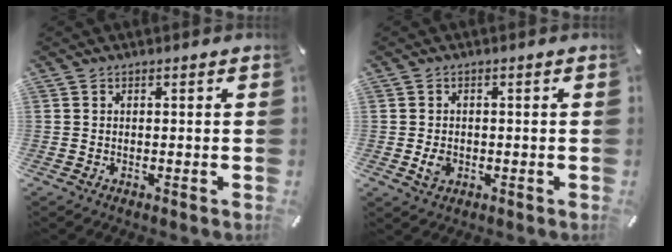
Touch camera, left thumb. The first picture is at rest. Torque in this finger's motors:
{"motor_torque": [0.09, 0.08, -0.04, 0.02, -0.01]}